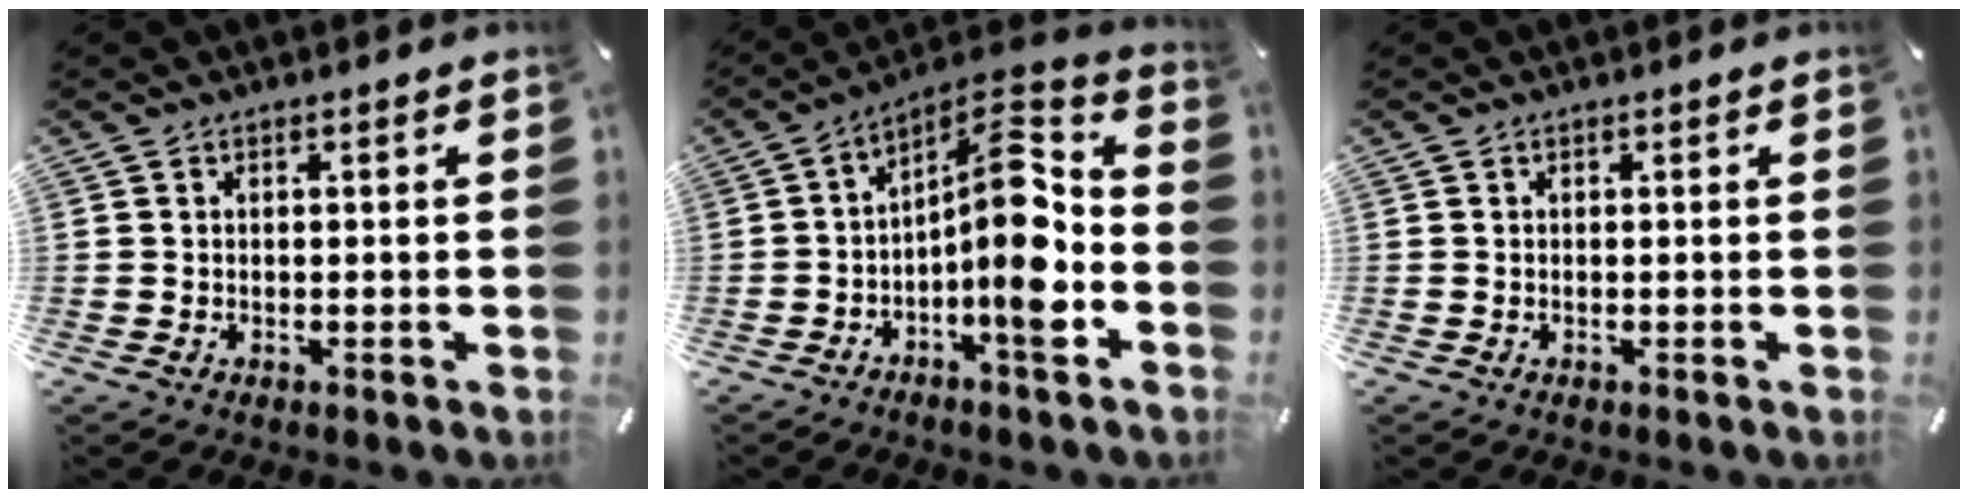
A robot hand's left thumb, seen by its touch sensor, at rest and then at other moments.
{"total": 13.6, "force": [-3.4, 4.8, 12.3], "torque": [-0.179, -0.010, -0.062]}
{"total": 0.0}